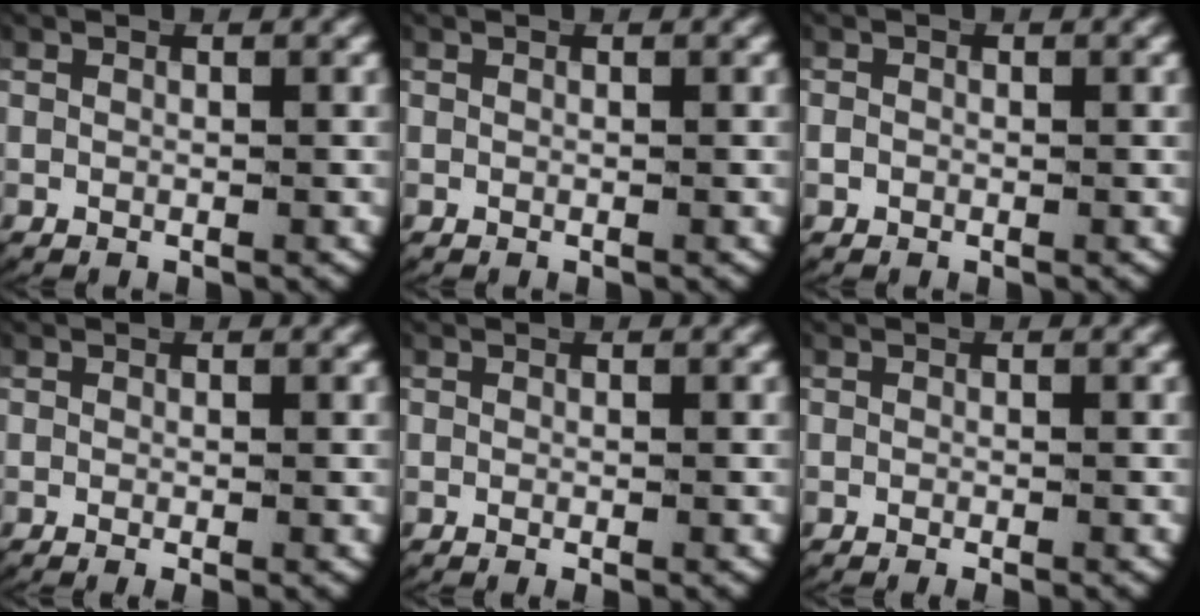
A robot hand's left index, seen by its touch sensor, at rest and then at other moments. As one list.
[{"total": 0.0}, {"total": 0.6, "force": [-0.3, 0.5, 0.2], "torque": [-0.011, -0.004, -0.002]}, {"total": 0.8, "force": [-0.5, 0.1, 0.6], "torque": [-0.009, -0.001, -0.009]}, {"total": 0.6, "force": [-0.4, 0.1, 0.5], "torque": [-0.005, 0.003, -0.010]}, {"total": 0.9, "force": [-0.7, 0.2, 0.4], "torque": [-0.004, 0.003, -0.015]}]